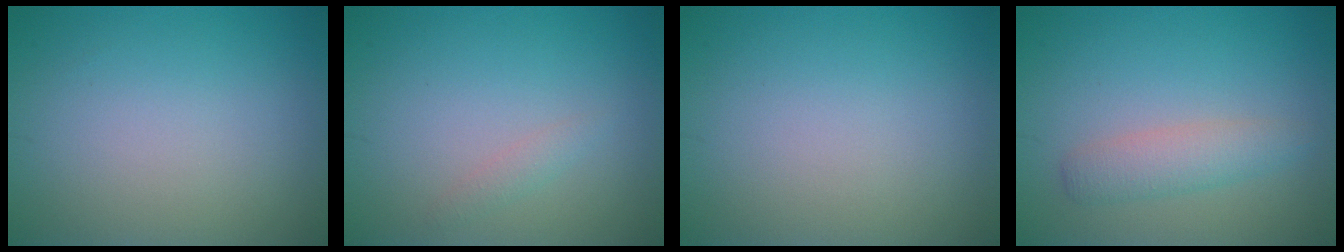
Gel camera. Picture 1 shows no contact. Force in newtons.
{"total": 1.0, "press": 0.9, "slide": 0.1}
{"total": 0.0}
{"total": 2.6, "press": 2.6, "slide": 0.0}